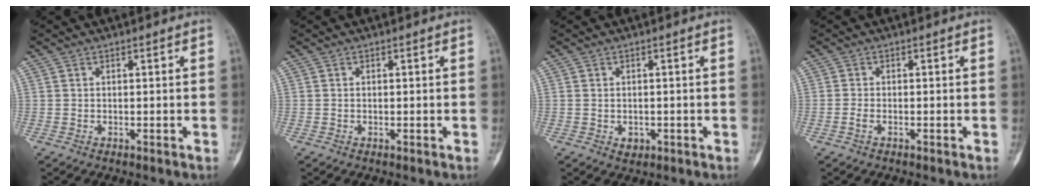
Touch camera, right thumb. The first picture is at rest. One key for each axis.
{"total": 0.0}
{"total": 1.9, "fx": -0.5, "fy": 1.6, "fz": 0.9, "tx": -0.005, "ty": 0.002, "tz": -0.002}
{"total": 1.3, "fx": -0.6, "fy": 0.7, "fz": 0.9, "tx": -0.020, "ty": 0.002, "tz": -0.014}